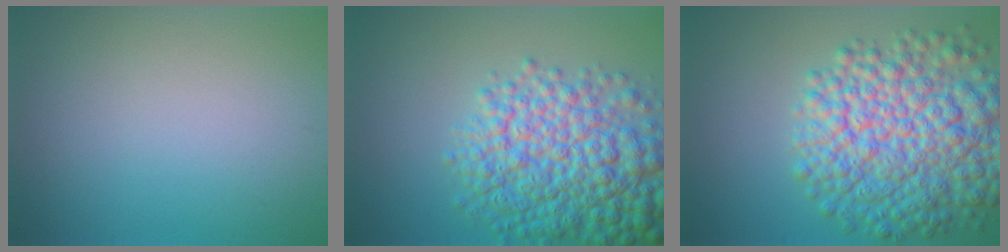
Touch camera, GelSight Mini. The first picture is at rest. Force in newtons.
{"total": 9.7, "press": 9.7, "slide": 0.3}
{"total": 11.2, "press": 11.1, "slide": 0.4}